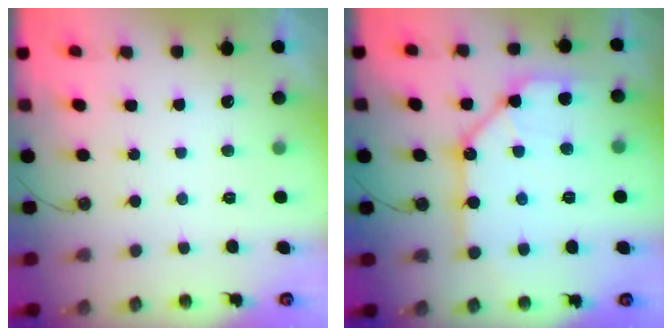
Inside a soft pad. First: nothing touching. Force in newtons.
{"total": 14.6, "press": 14.5, "slide": 1.1}